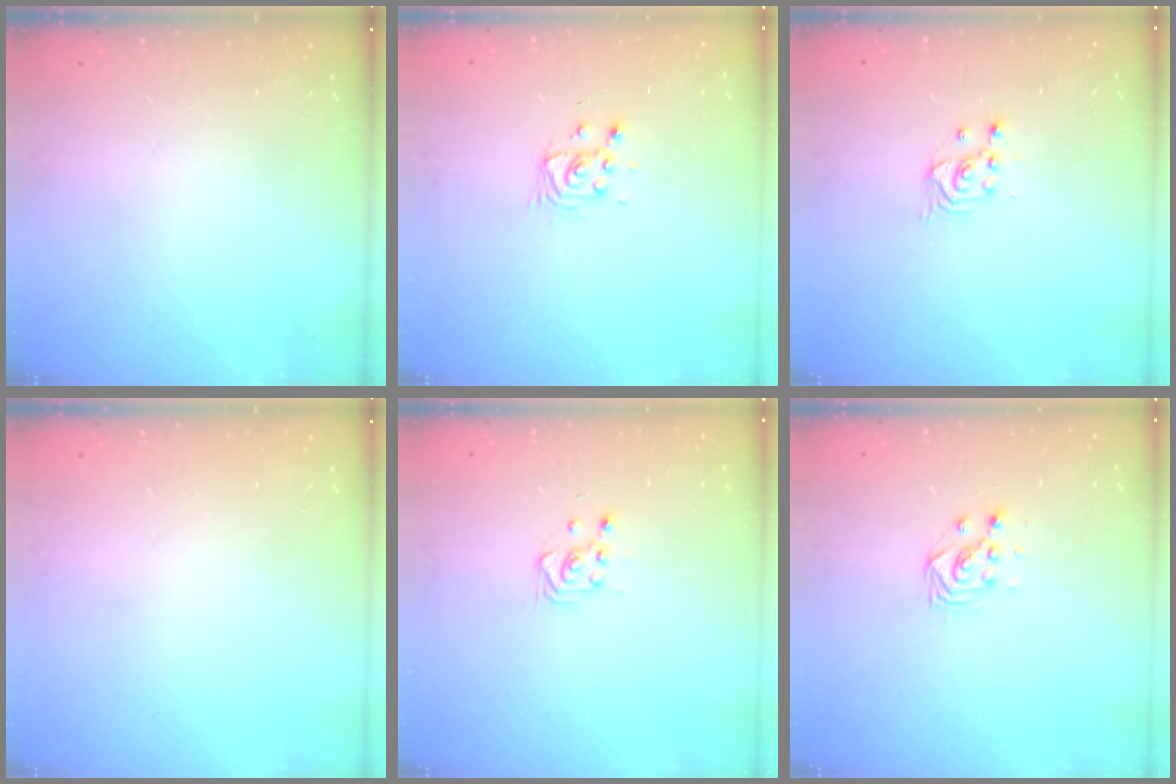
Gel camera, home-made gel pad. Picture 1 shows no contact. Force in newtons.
{"total": 3.5, "press": 3.5, "slide": 0.4}
{"total": 2.4, "press": 2.3, "slide": 0.2}
{"total": 0.0}
{"total": 3.6, "press": 3.4, "slide": 1.1}
{"total": 3.5, "press": 3.5, "slide": 0.4}